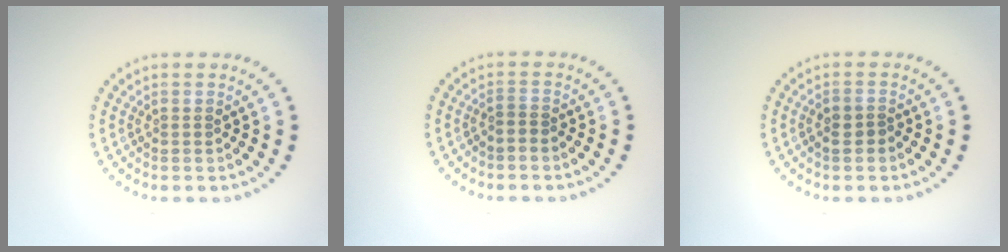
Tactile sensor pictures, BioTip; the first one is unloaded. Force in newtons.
{"total": 0.6, "press": 0.4, "slide": 0.4}
{"total": 1.5, "press": 1.5, "slide": 0.4}